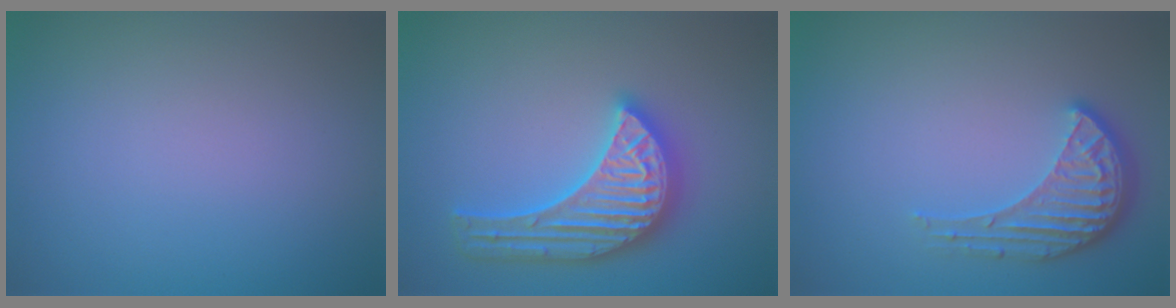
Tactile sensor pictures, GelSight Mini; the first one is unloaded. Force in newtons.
{"total": 5.6, "press": 5.6, "slide": 0.7}
{"total": 4.1, "press": 3.2, "slide": 2.5}